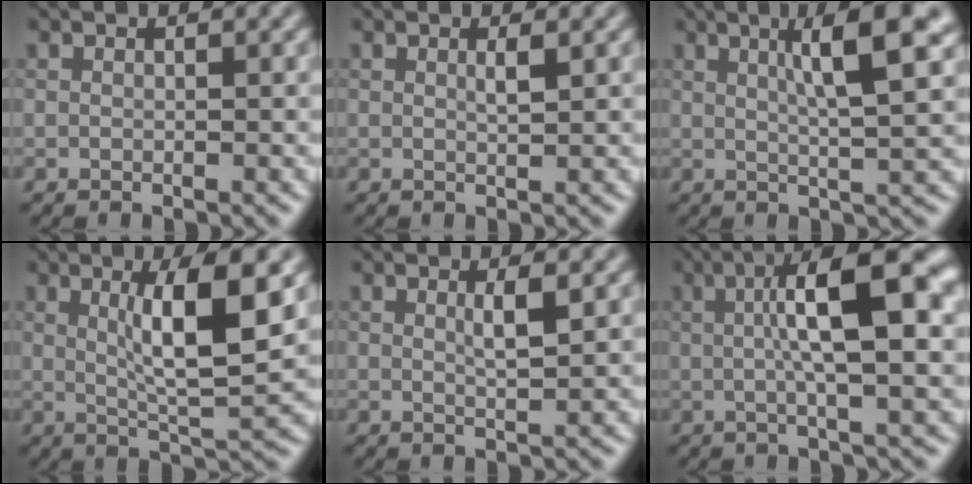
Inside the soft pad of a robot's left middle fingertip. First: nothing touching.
{"total": 0.9, "force": [0.4, 0.1, 0.8], "torque": [-0.013, 0.001, 0.005]}
{"total": 6.8, "force": [2.5, 1.2, 6.2], "torque": [-0.078, 0.010, 0.038]}
{"total": 7.1, "force": [1.7, 1.4, 6.8], "torque": [-0.109, -0.004, 0.032]}
{"total": 1.8, "force": [0.6, 0.2, 1.6], "torque": [-0.029, 0.000, 0.007]}
{"total": 10.2, "force": [1.7, 2.7, 9.7], "torque": [-0.137, 0.017, 0.020]}